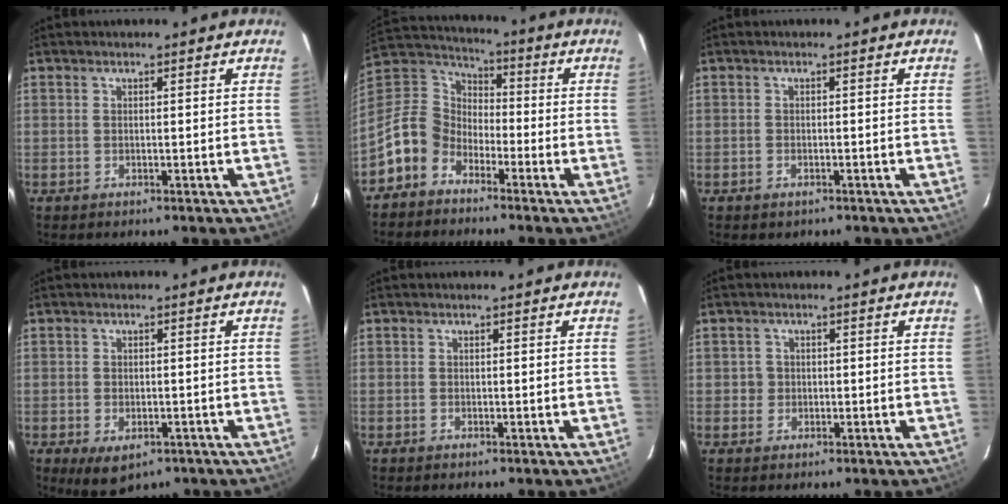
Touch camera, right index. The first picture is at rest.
{"total": 10.3, "force": [-6.5, 7.4, 3.2], "torque": [-0.083, 0.033, -0.142]}
{"total": 1.4, "force": [-0.9, 1.1, 0.4], "torque": [-0.009, 0.000, -0.011]}
{"total": 6.3, "force": [-3.2, 3.7, 3.9], "torque": [-0.074, -0.022, -0.042]}
{"total": 0.0}
{"total": 2.0, "force": [-0.2, 2.0, 0.0], "torque": [0.002, 0.005, -0.003]}